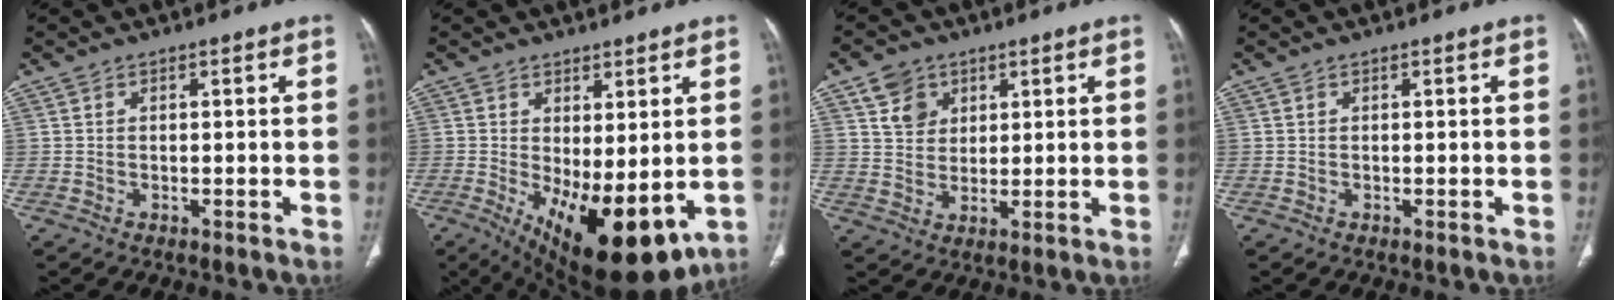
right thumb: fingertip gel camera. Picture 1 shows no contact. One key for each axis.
{"total": 15.0, "fx": -2.9, "fy": 6.2, "fz": 13.3, "tx": -0.203, "ty": -0.027, "tz": -0.020}
{"total": 6.0, "fx": 3.2, "fy": 4.7, "fz": 2.1, "tx": -0.017, "ty": -0.017, "tz": 0.061}
{"total": 0.0}